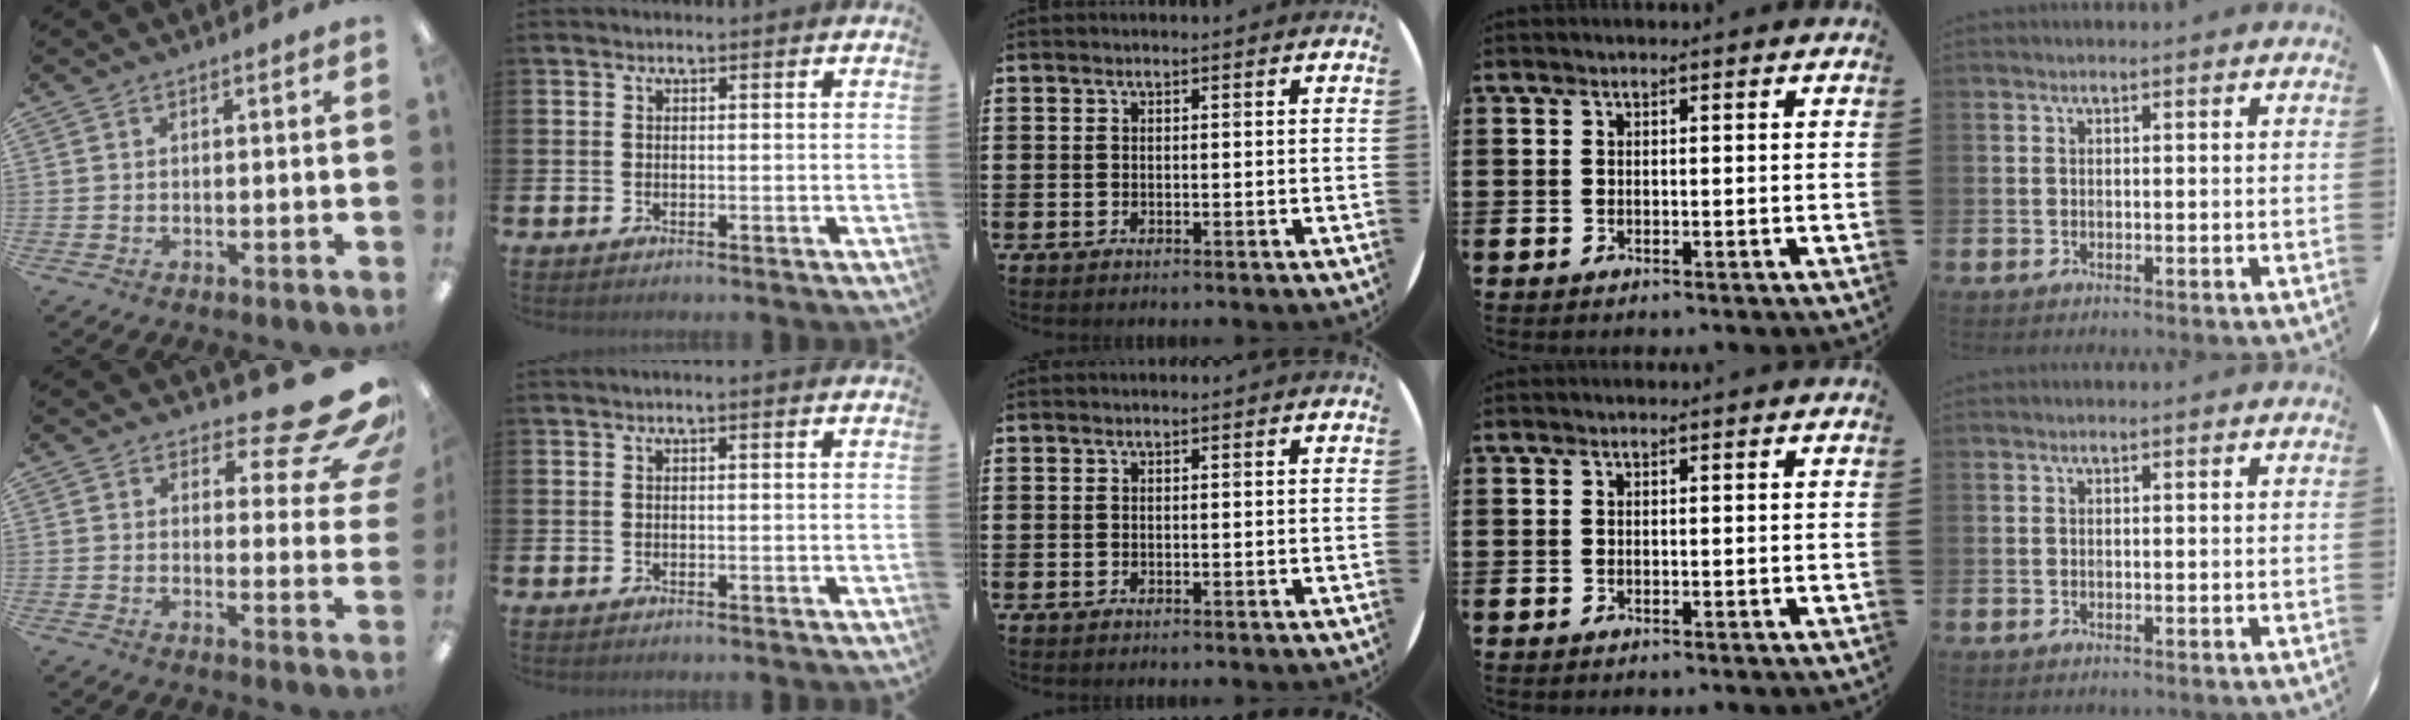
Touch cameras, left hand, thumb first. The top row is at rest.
{"thumb": {"total": 12.9, "force": [8.8, 4.6, 8.3], "torque": [-0.099, -0.068, 0.147]}, "index": {"total": 0.6, "force": [0.1, 0.0, 0.5], "torque": [-0.016, 0.004, 0.002]}}